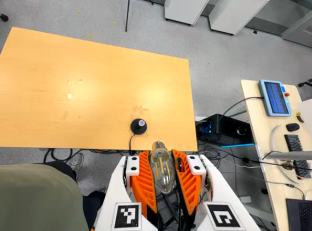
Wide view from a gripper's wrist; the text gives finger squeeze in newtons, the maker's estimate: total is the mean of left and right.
{"total": 22.5, "left": 25.3, "right": 19.8}